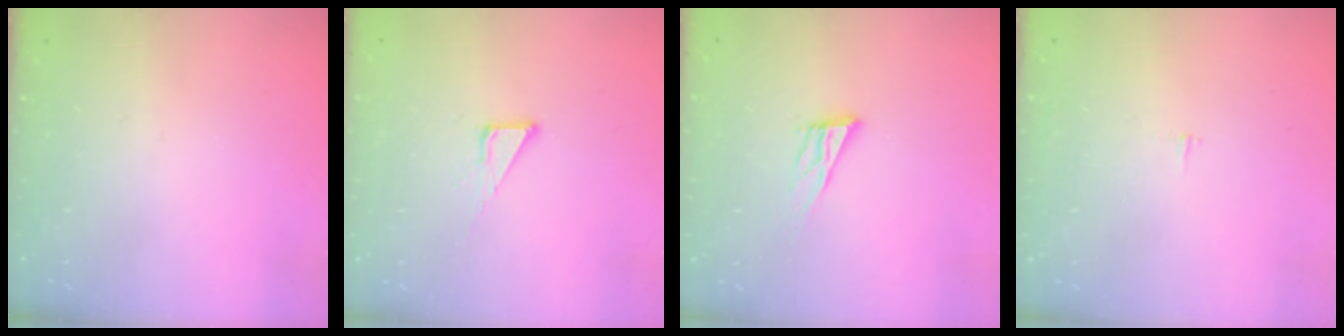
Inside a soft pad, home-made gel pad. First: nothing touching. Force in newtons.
{"total": 3.3, "press": 3.3, "slide": 0.2}
{"total": 9.3, "press": 9.0, "slide": 2.5}
{"total": 2.1, "press": 2.1, "slide": 0.2}